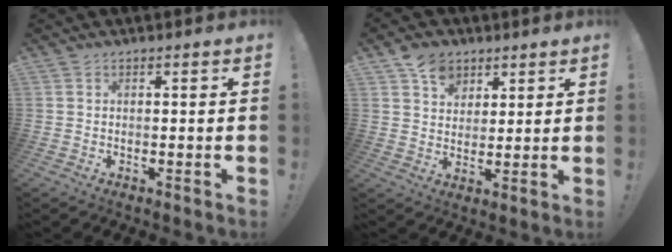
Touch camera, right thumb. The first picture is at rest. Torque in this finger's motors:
{"motor_torque": [0.29, 0.37, 0.56, 0.34, 0.01]}